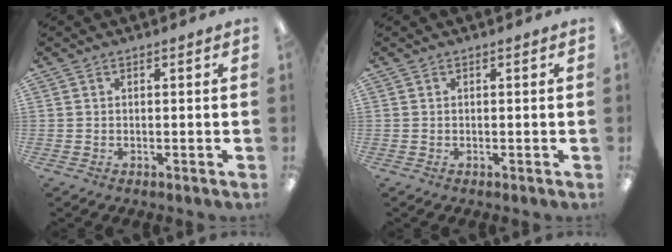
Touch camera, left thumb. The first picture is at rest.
{"total": 0.0}